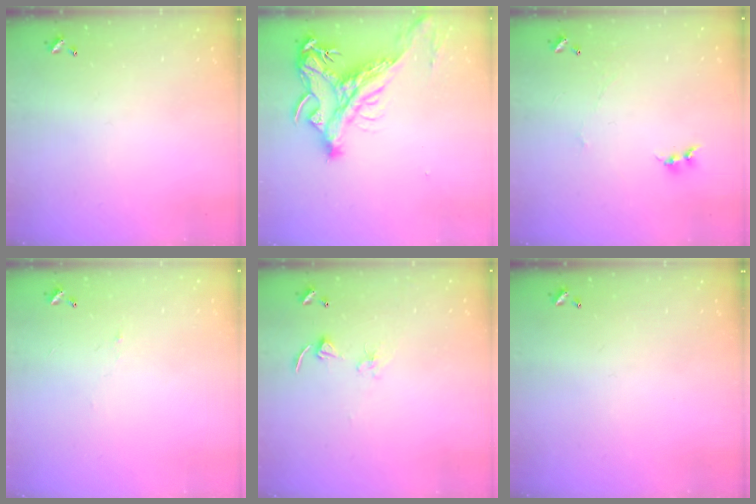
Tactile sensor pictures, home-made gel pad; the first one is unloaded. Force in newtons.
{"total": 5.9, "press": 5.6, "slide": 1.9}
{"total": 0.6, "press": 0.3, "slide": 0.5}
{"total": 0.8, "press": 0.6, "slide": 0.6}
{"total": 2.7, "press": 2.7, "slide": 0.2}
{"total": 0.0}